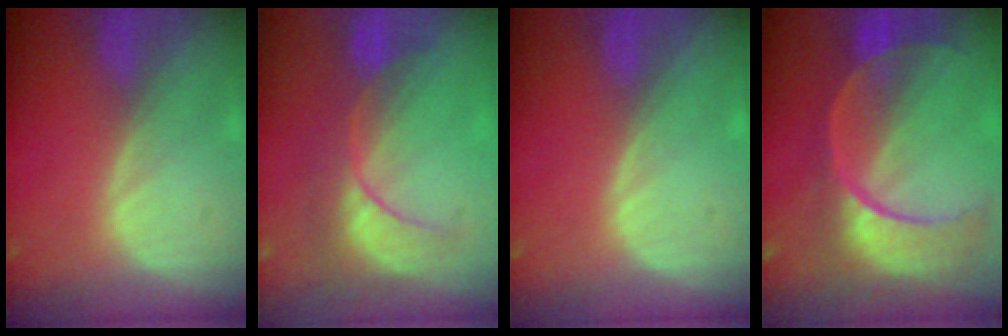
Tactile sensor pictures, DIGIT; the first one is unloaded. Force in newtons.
{"total": 7.8, "press": 7.5, "slide": 1.9}
{"total": 0.0}
{"total": 11.2, "press": 9.4, "slide": 6.1}